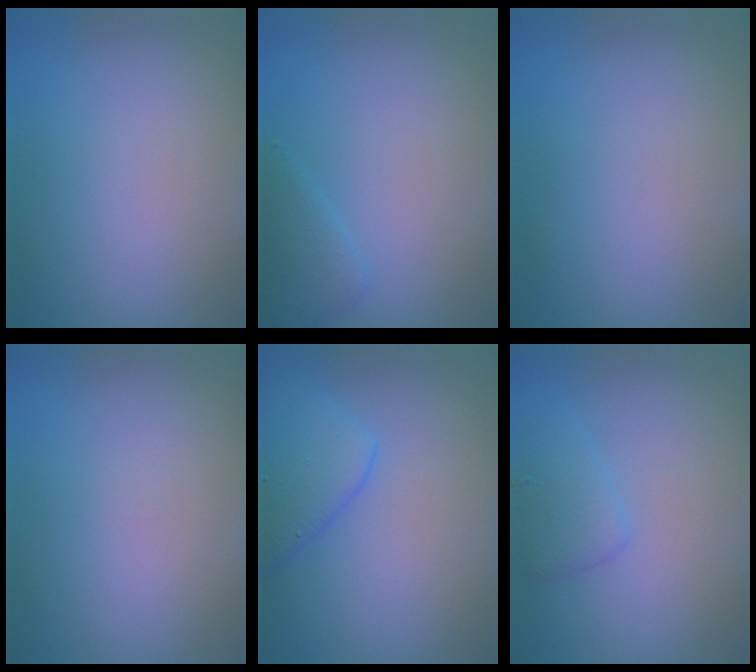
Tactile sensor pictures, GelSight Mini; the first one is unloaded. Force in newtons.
{"total": 1.7, "press": 1.7, "slide": 0.1}
{"total": 0.0}
{"total": 0.0}
{"total": 2.9, "press": 2.9, "slide": 0.0}
{"total": 1.8, "press": 1.8, "slide": 0.2}